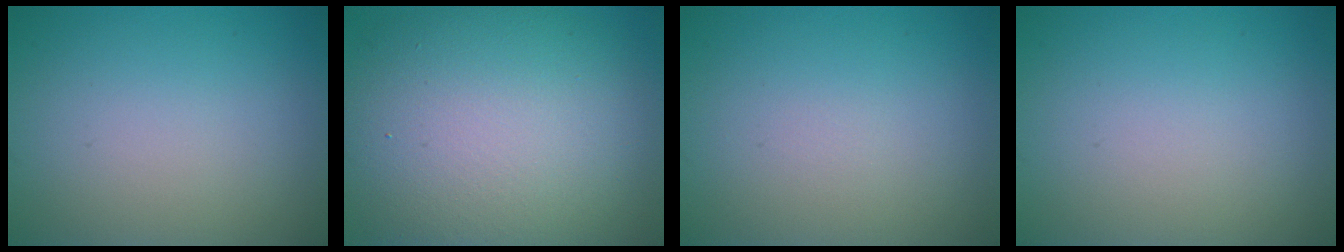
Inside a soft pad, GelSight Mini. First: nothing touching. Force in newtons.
{"total": 13.9, "press": 13.8, "slide": 0.9}
{"total": 0.0}
{"total": 0.0}